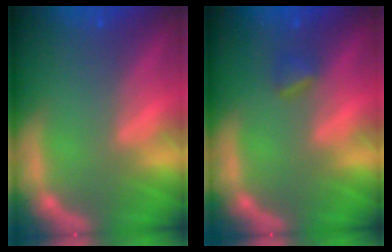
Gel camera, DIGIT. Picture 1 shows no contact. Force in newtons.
{"total": 1.4}